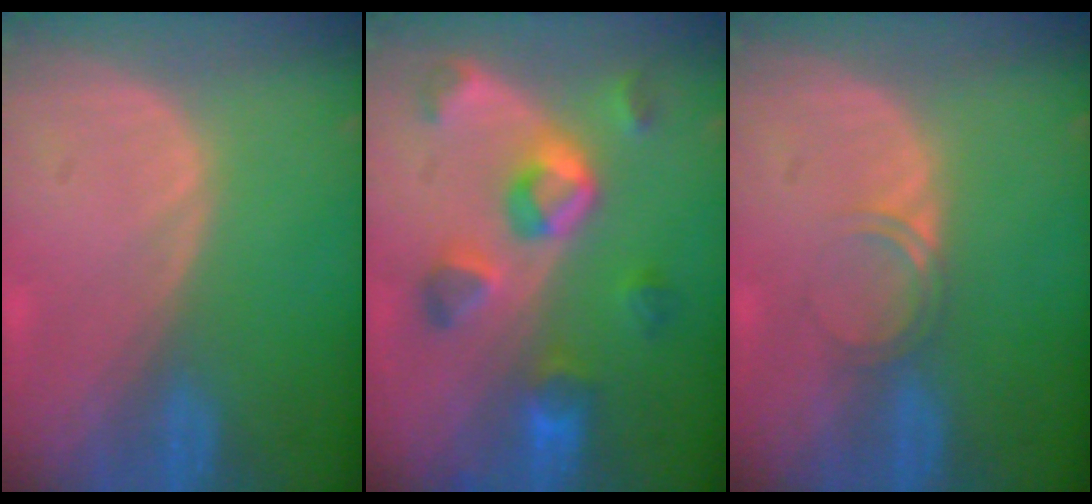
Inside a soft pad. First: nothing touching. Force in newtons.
{"total": 8.0, "press": 7.9, "slide": 1.3}
{"total": 2.0, "press": 2.0, "slide": 0.2}